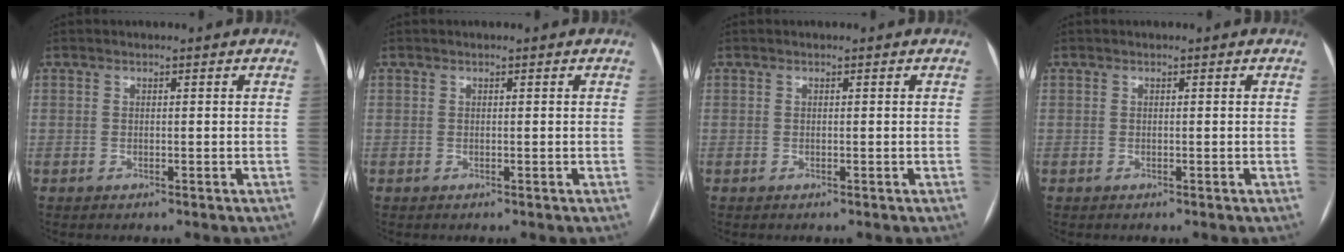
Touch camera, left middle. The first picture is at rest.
{"total": 0.0}
{"total": 0.0}
{"total": 0.0}